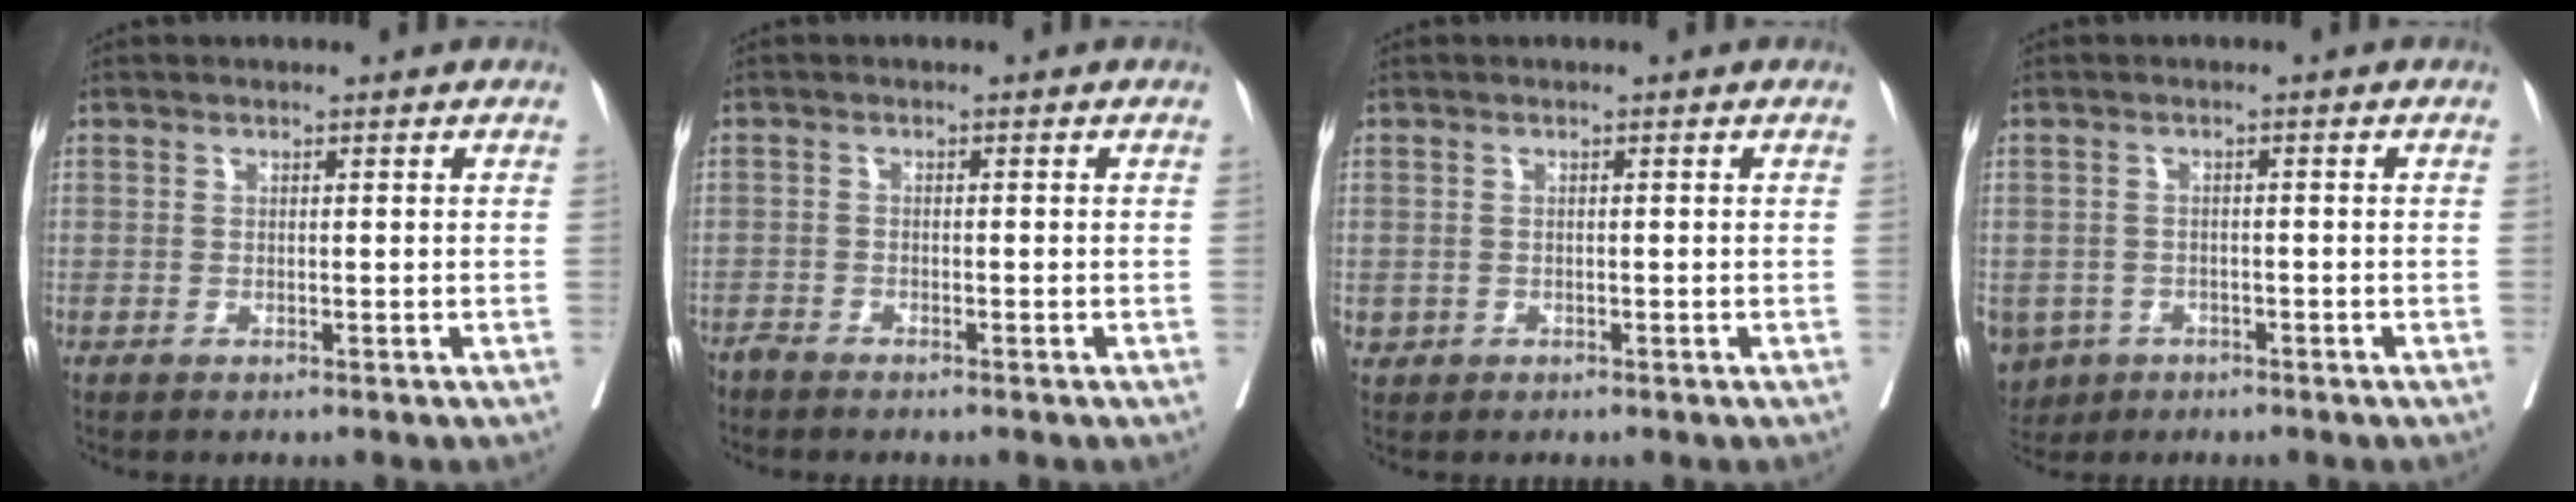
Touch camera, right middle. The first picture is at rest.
{"total": 1.4, "force": [-1.4, 0.0, 0.1], "torque": [-0.002, -0.004, -0.028]}
{"total": 0.7, "force": [-0.1, 0.7, 0.1], "torque": [0.001, 0.003, 0.000]}
{"total": 7.6, "force": [-4.0, 6.1, 2.1], "torque": [-0.060, -0.001, -0.059]}